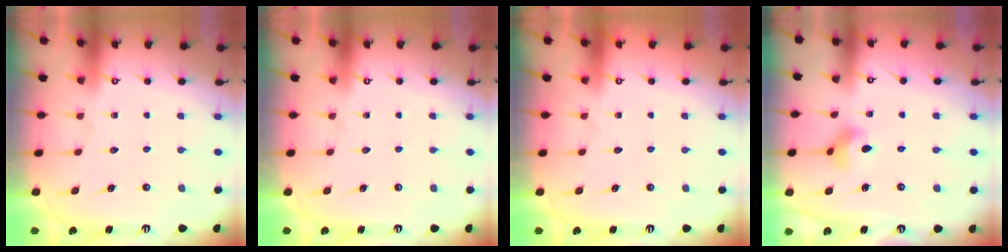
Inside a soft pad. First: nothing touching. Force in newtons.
{"total": 0.0}
{"total": 0.0}
{"total": 4.6, "press": 4.5, "slide": 0.7}